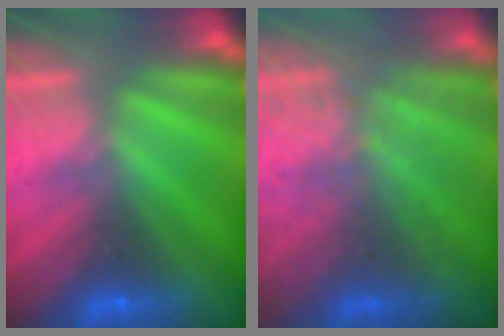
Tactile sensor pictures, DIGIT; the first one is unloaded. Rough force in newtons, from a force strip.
{"total": 9.0}